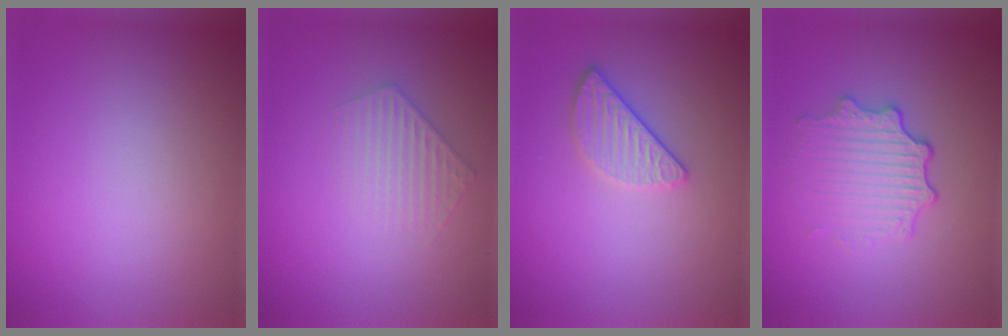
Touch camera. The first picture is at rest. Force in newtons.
{"total": 2.2, "press": 2.1, "slide": 0.4}
{"total": 2.4, "press": 2.2, "slide": 0.9}
{"total": 3.4, "press": 2.7, "slide": 2.0}